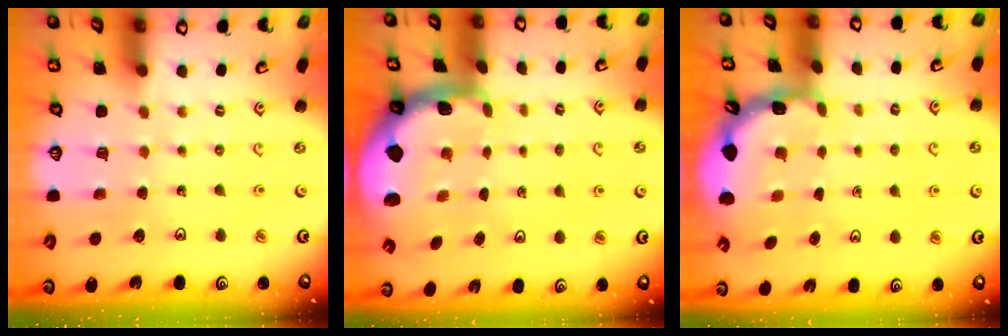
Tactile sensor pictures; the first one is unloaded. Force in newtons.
{"total": 1.9, "press": 1.9, "slide": 0.4}
{"total": 2.8, "press": 2.8, "slide": 0.2}